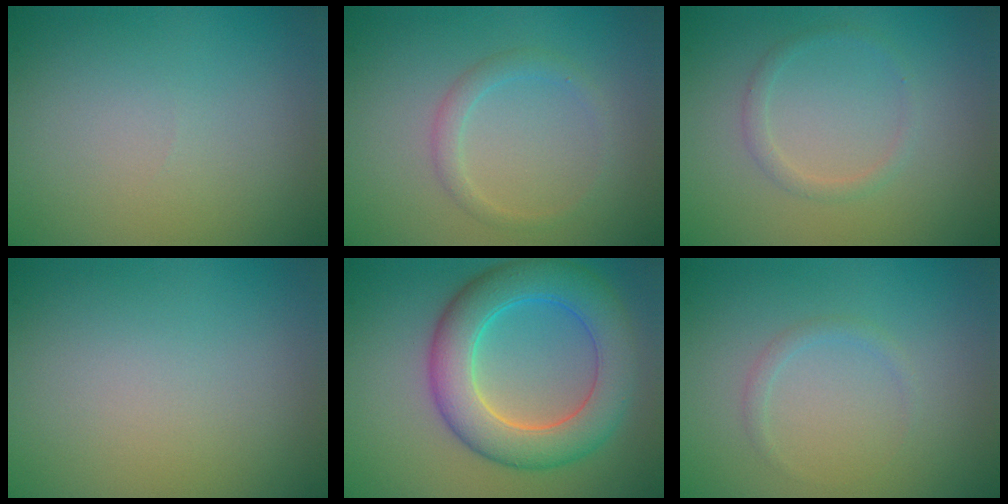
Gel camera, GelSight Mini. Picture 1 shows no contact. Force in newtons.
{"total": 1.5, "press": 1.5, "slide": 0.1}
{"total": 1.2, "press": 1.2, "slide": 0.0}
{"total": 0.0}
{"total": 7.6, "press": 7.6, "slide": 0.2}
{"total": 0.8, "press": 0.8, "slide": 0.0}